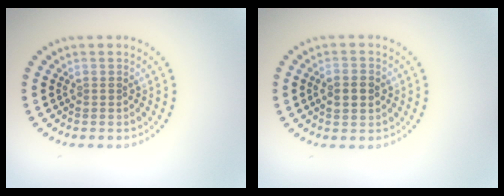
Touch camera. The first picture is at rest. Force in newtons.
{"total": 2.4, "press": 2.4, "slide": 0.1}